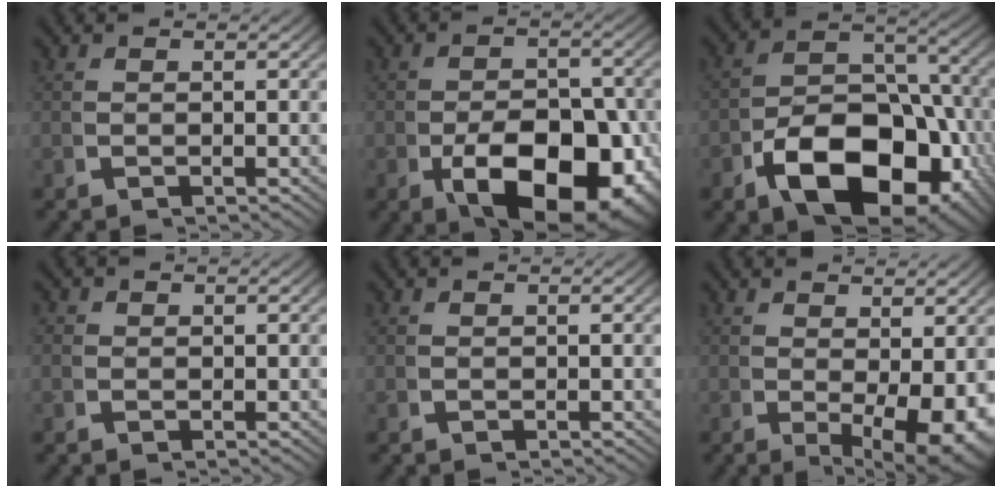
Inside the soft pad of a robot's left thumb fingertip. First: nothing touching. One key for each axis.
{"total": 13.3, "fx": -3.6, "fy": 8.0, "fz": 10.0, "tx": -0.166, "ty": -0.067, "tz": -0.025}
{"total": 14.5, "fx": -4.2, "fy": 9.2, "fz": 10.4, "tx": -0.186, "ty": -0.053, "tz": -0.044}
{"total": 1.1, "fx": 0.1, "fy": 1.1, "fz": 0.2, "tx": -0.008, "ty": -0.003, "tz": -0.003}
{"total": 0.0}
{"total": 6.0, "fx": -0.4, "fy": 3.0, "fz": 5.2, "tx": -0.081, "ty": -0.030, "tz": 0.013}